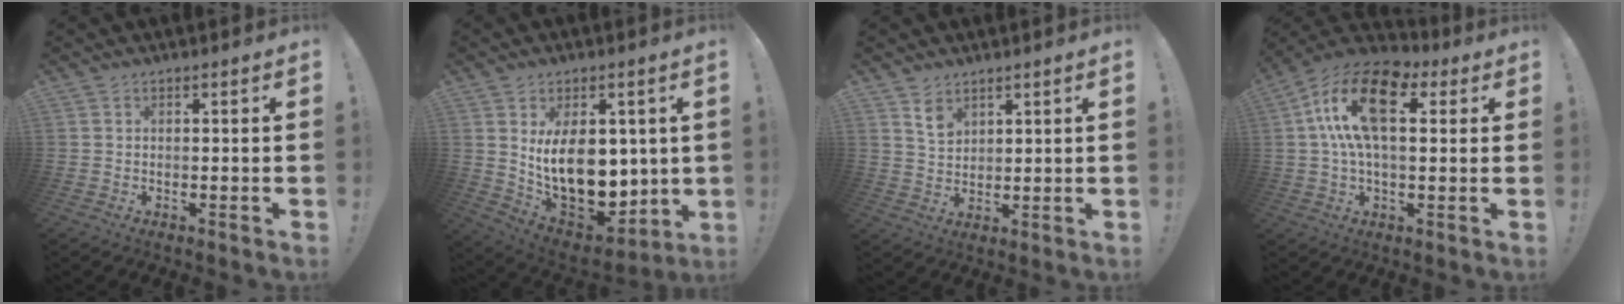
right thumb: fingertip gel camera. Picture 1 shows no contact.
{"total": 17.6, "force": [2.6, 11.6, 13.0], "torque": [-0.223, -0.044, 0.055]}
{"total": 5.4, "force": [3.6, 3.7, 1.7], "torque": [-0.020, -0.020, 0.066]}
{"total": 19.1, "force": [4.9, 9.4, 15.9], "torque": [-0.287, 0.002, 0.081]}